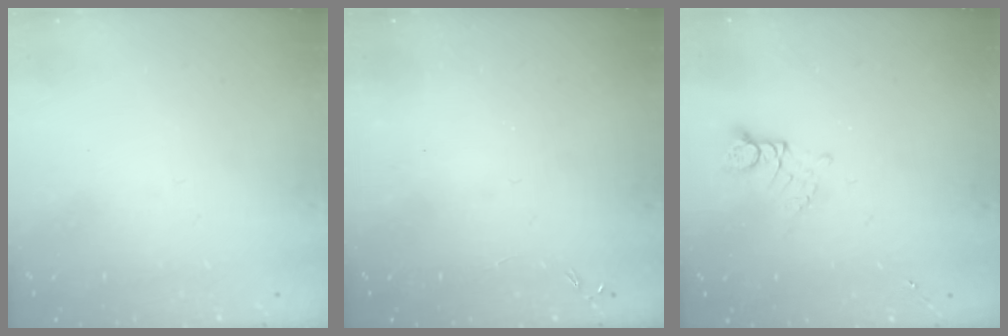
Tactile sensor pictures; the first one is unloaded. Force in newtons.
{"total": 0.0}
{"total": 3.1, "press": 3.1, "slide": 0.4}